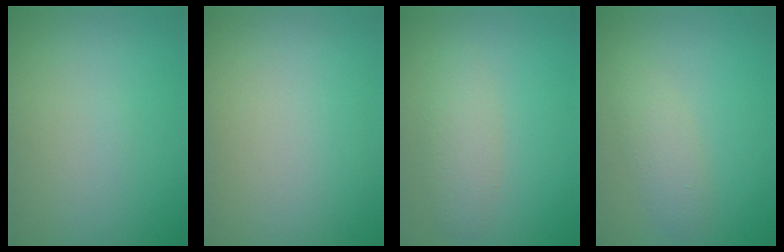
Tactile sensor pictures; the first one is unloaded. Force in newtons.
{"total": 0.0}
{"total": 2.3, "press": 2.3, "slide": 0.1}
{"total": 1.9, "press": 1.9, "slide": 0.1}